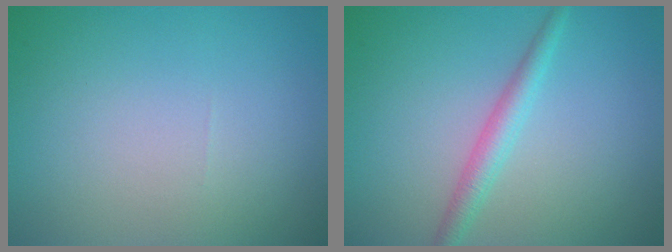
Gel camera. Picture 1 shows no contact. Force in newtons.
{"total": 2.3, "press": 2.3, "slide": 0.0}